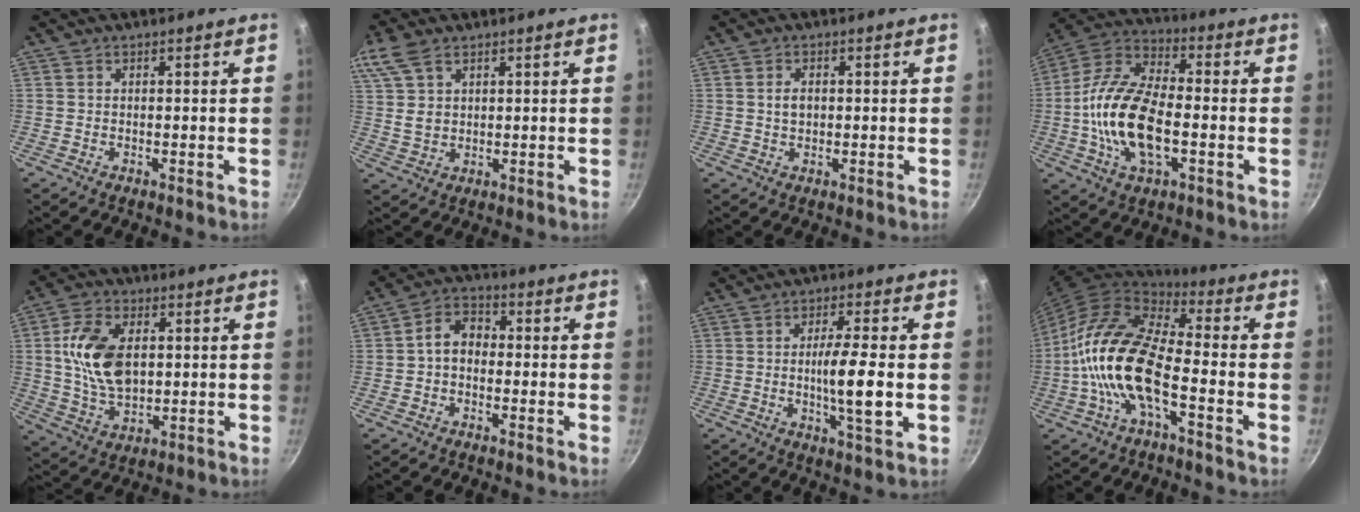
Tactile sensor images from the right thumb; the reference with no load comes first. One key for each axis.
{"total": 8.3, "fx": 4.6, "fy": 4.9, "fz": 4.9, "tx": -0.087, "ty": -0.001, "tz": 0.095}
{"total": 2.5, "fx": 0.2, "fy": 1.7, "fz": 1.9, "tx": -0.023, "ty": 0.004, "tz": 0.004}
{"total": 17.9, "fx": -2.8, "fy": 9.1, "fz": 15.2, "tx": -0.280, "ty": 0.033, "tz": -0.070}
{"total": 13.4, "fx": 1.9, "fy": 8.2, "fz": 10.4, "tx": -0.176, "ty": -0.003, "tz": 0.036}
{"total": 5.8, "fx": -0.6, "fy": 4.3, "fz": 3.8, "tx": -0.048, "ty": 0.024, "tz": -0.026}
{"total": 8.6, "fx": -0.5, "fy": 1.2, "fz": 8.5, "tx": -0.150, "ty": 0.000, "tz": -0.011}
{"total": 17.5, "fx": -4.3, "fy": 7.6, "fz": 15.1, "tx": -0.283, "ty": 0.038, "tz": -0.102}